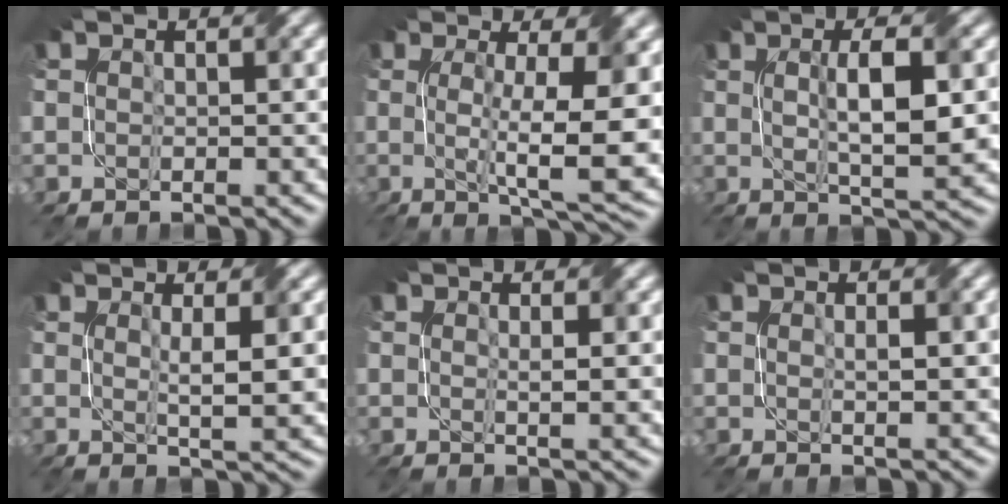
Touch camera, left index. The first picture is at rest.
{"total": 10.2, "force": [0.0, 2.4, 9.9], "torque": [-0.149, -0.008, 0.004]}
{"total": 6.7, "force": [0.6, 1.4, 6.5], "torque": [-0.104, 0.003, 0.012]}
{"total": 4.3, "force": [0.8, 0.7, 4.2], "torque": [-0.065, -0.004, 0.013]}
{"total": 2.1, "force": [0.6, 0.4, 2.0], "torque": [-0.025, 0.000, 0.010]}
{"total": 1.8, "force": [0.4, 0.2, 1.8], "torque": [-0.027, 0.001, 0.007]}